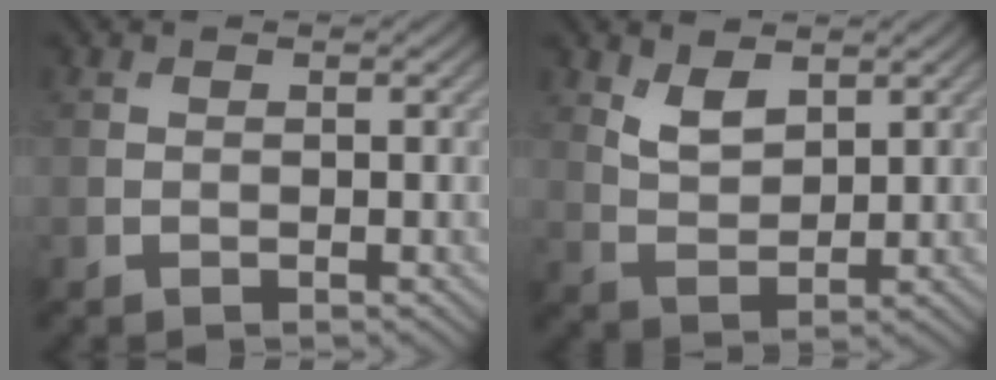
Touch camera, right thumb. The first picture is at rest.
{"total": 3.7, "force": [2.3, 1.9, 2.3], "torque": [-0.053, -0.009, 0.050]}